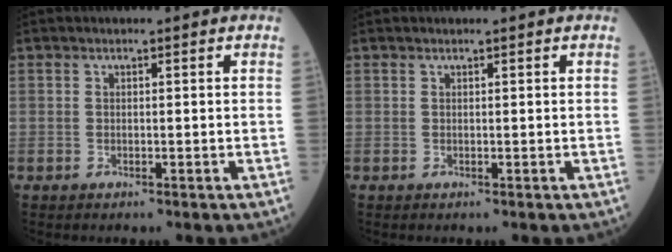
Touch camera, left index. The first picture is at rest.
{"total": 0.0}